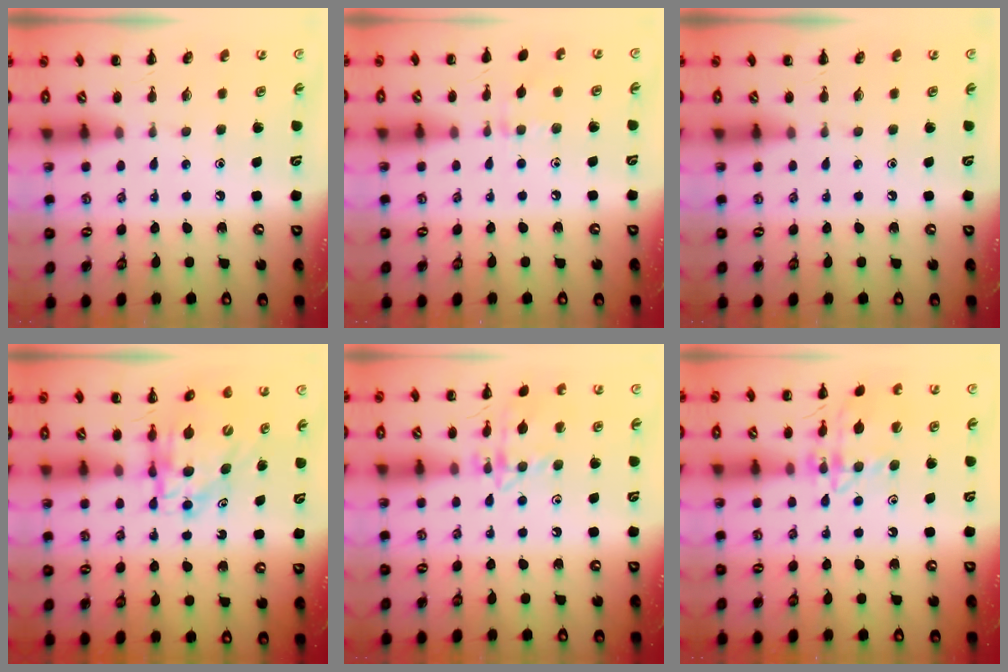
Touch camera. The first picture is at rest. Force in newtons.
{"total": 6.3, "press": 6.0, "slide": 1.8}
{"total": 0.0}
{"total": 5.9, "press": 5.9, "slide": 0.5}
{"total": 13.2, "press": 13.2, "slide": 0.6}
{"total": 14.9, "press": 14.8, "slide": 1.2}